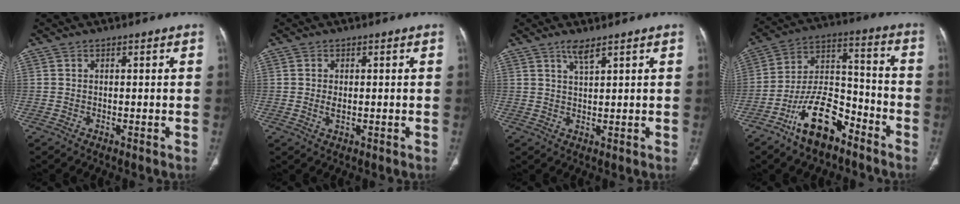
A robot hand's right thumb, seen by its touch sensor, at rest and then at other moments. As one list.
[{"total": 2.1, "force": [0.0, 1.2, 1.7], "torque": [-0.033, -0.004, 0.001]}, {"total": 2.7, "force": [2.0, 0.3, 1.8], "torque": [-0.034, -0.011, 0.040]}, {"total": 14.6, "force": [-9.3, 6.9, 9.0], "torque": [-0.141, 0.078, -0.174]}]